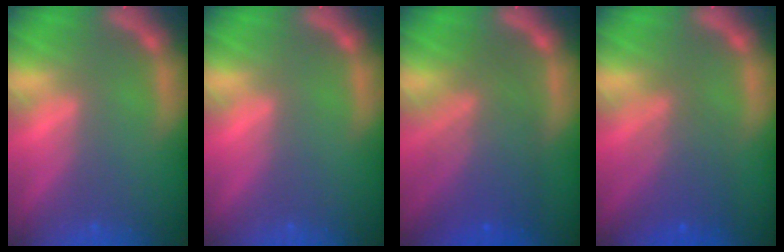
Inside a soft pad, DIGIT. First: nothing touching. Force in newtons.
{"total": 0.0}
{"total": 8.0}
{"total": 4.6}